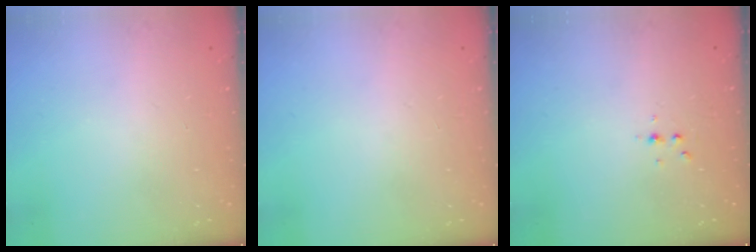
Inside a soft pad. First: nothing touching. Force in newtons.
{"total": 0.0}
{"total": 4.0, "press": 3.6, "slide": 1.8}